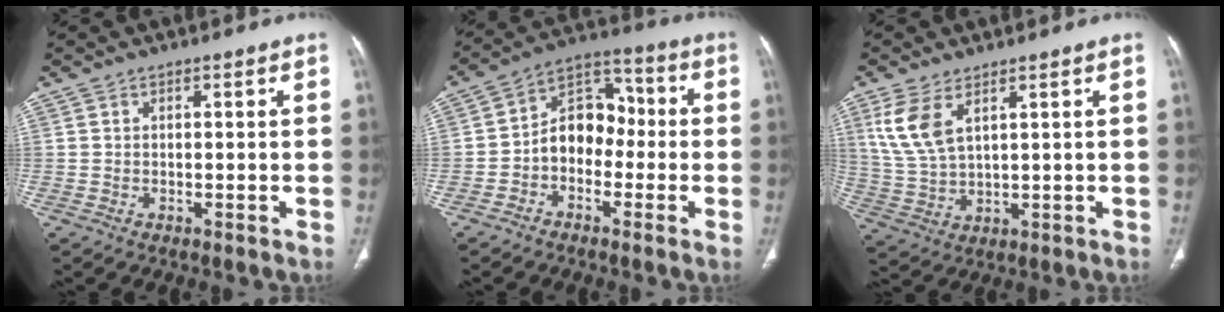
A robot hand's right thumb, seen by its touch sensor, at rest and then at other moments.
{"total": 9.6, "force": [-1.4, 7.7, 5.5], "torque": [-0.056, 0.046, -0.042]}
{"total": 8.2, "force": [3.9, 3.9, 6.0], "torque": [-0.134, -0.011, 0.091]}